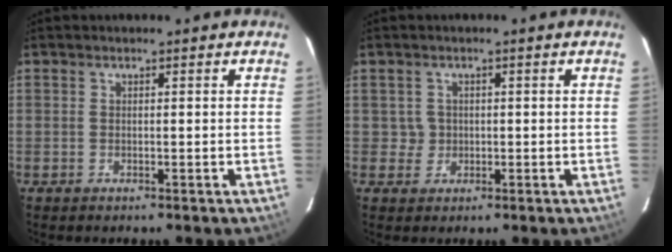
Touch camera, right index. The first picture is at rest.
{"total": 2.2, "force": [0.1, 2.2, -0.1], "torque": [0.006, 0.009, 0.006]}